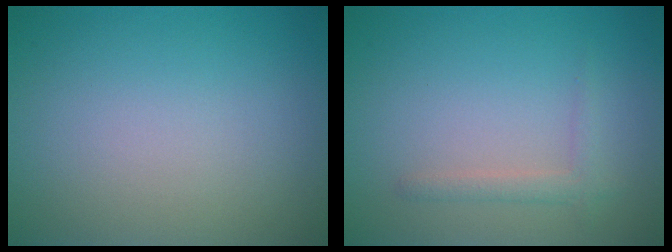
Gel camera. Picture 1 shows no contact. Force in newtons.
{"total": 1.4, "press": 1.4, "slide": 0.1}